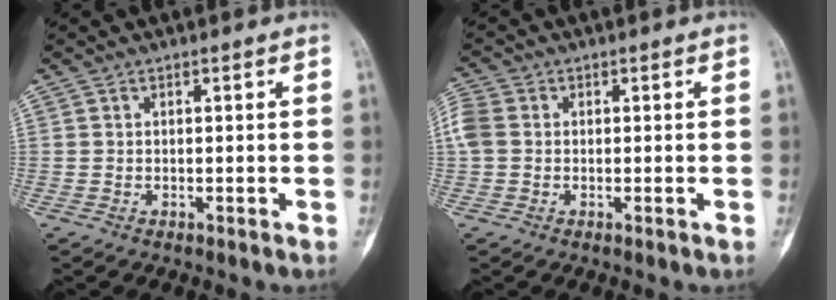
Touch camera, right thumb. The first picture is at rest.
{"total": 4.6, "force": [0.1, 3.6, 2.8], "torque": [-0.078, 0.011, -0.004]}